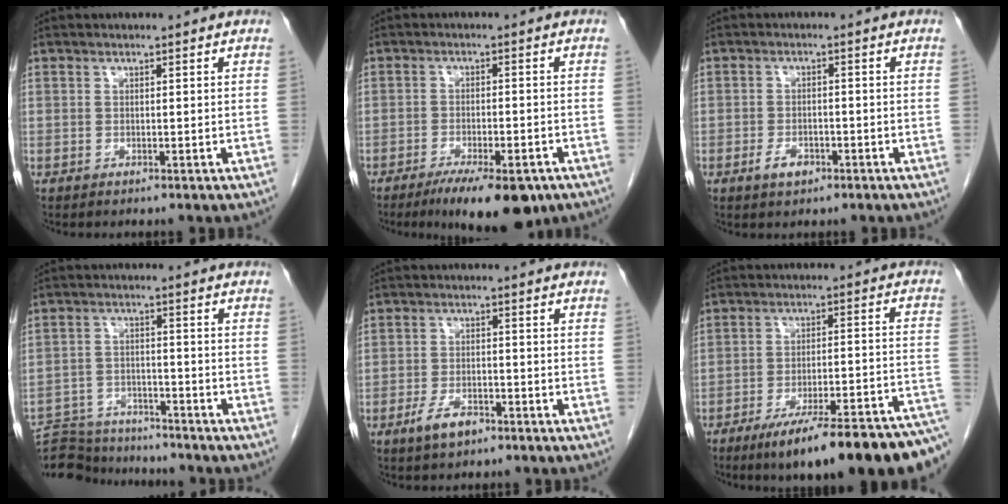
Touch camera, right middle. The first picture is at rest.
{"total": 10.5, "force": [-7.1, 2.8, 7.2], "torque": [-0.099, -0.014, -0.105]}
{"total": 2.9, "force": [-1.6, 1.6, 1.8], "torque": [-0.032, 0.003, -0.022]}
{"total": 14.4, "force": [-14.0, 2.6, 2.2], "torque": [-0.038, 0.025, -0.216]}
{"total": 4.3, "force": [-2.7, 1.9, 2.8], "torque": [-0.055, 0.001, -0.045]}
{"total": 20.2, "force": [-15.3, 1.9, 13.0], "torque": [-0.110, 0.015, -0.221]}